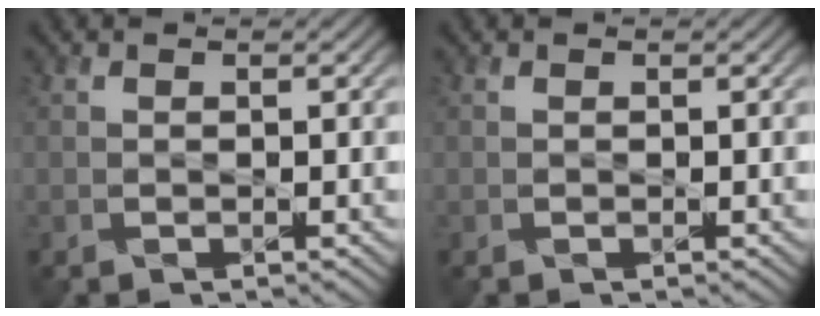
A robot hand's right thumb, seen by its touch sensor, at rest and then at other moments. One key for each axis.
{"total": 0.0}